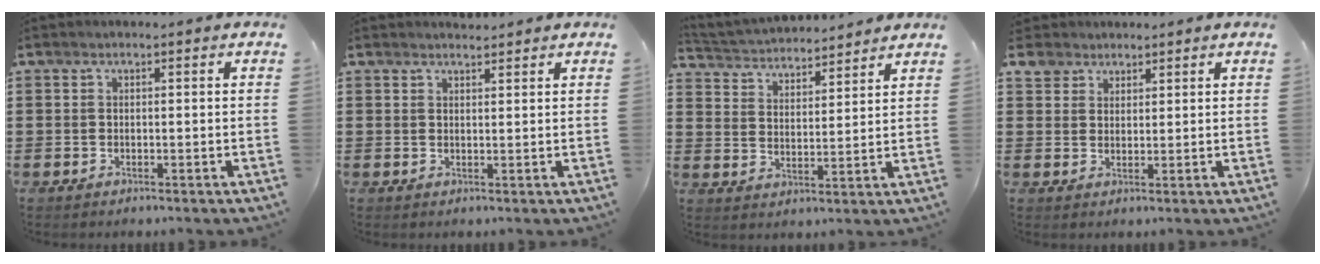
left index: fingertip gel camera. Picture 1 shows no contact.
{"total": 1.5, "force": [1.5, 0.1, 0.2], "torque": [-0.007, 0.003, 0.030]}
{"total": 3.5, "force": [3.5, 0.4, 0.0], "torque": [-0.020, -0.025, 0.058]}
{"total": 3.7, "force": [2.6, 2.6, 0.3], "torque": [-0.016, 0.006, 0.047]}